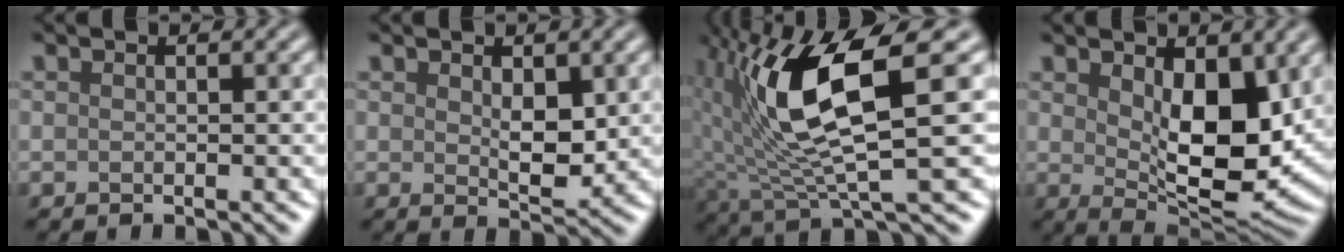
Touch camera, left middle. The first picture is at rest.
{"total": 3.1, "force": [0.7, 1.6, 2.5], "torque": [-0.044, -0.008, 0.016]}
{"total": 10.0, "force": [1.7, 2.9, 9.4], "torque": [-0.181, -0.003, 0.037]}
{"total": 8.4, "force": [1.7, 4.2, 7.1], "torque": [-0.118, -0.011, 0.036]}